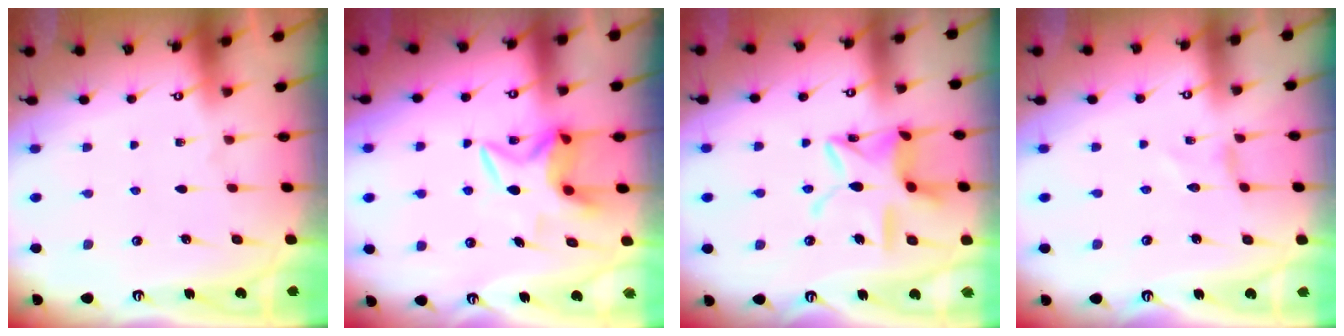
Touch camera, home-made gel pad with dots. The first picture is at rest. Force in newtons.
{"total": 7.8, "press": 7.8, "slide": 0.8}
{"total": 14.6, "press": 14.6, "slide": 1.3}
{"total": 0.0}